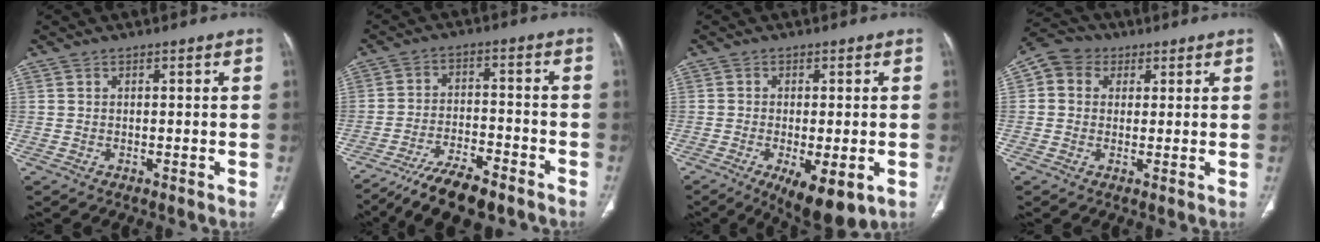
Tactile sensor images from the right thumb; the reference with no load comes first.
{"total": 11.4, "force": [-9.0, 3.5, 6.0], "torque": [-0.103, 0.046, -0.154]}
{"total": 10.3, "force": [-4.1, 3.8, 8.6], "torque": [-0.128, -0.012, -0.056]}
{"total": 6.4, "force": [1.8, 5.7, 2.4], "torque": [-0.026, 0.011, 0.025]}